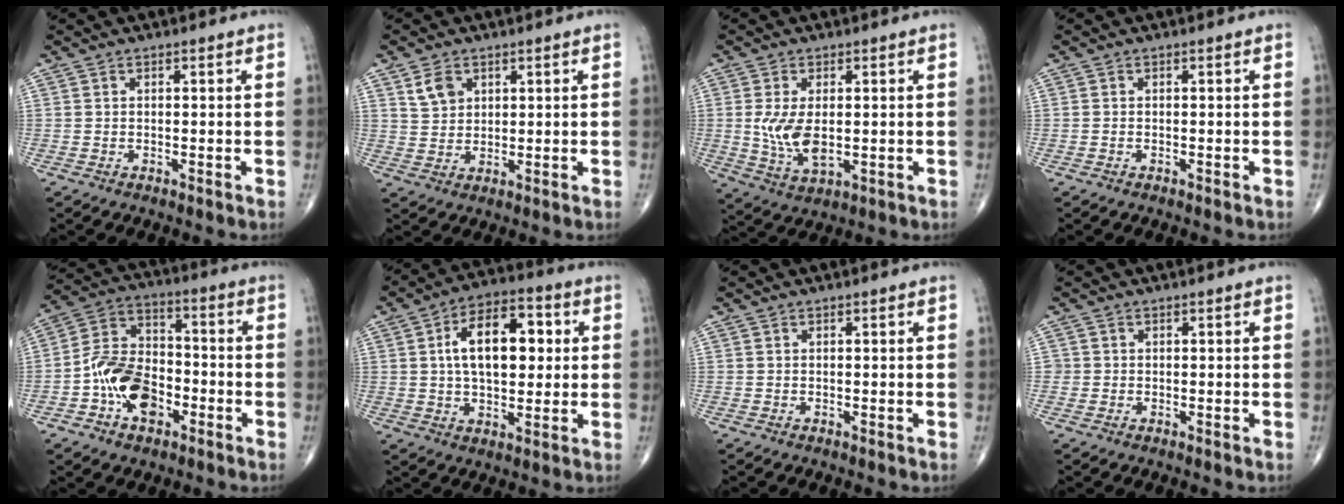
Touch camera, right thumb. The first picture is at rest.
{"total": 4.6, "force": [2.3, 3.3, 2.1], "torque": [-0.025, -0.012, 0.049]}
{"total": 8.0, "force": [0.1, 4.1, 6.8], "torque": [-0.134, -0.013, 0.011]}
{"total": 0.0}
{"total": 13.0, "force": [-4.7, 8.5, 8.7], "torque": [-0.134, 0.041, -0.090]}
{"total": 14.8, "force": [2.6, 8.2, 12.0], "torque": [-0.166, 0.014, 0.037]}
{"total": 0.0}
{"total": 1.0, "force": [-0.1, 1.0, 0.0], "torque": [0.006, 0.005, -0.004]}